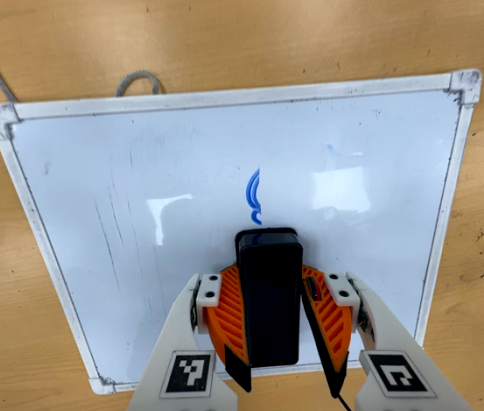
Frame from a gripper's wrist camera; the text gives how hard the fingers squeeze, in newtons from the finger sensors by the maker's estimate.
{"total": 11.5, "left": 12.7, "right": 10.3}